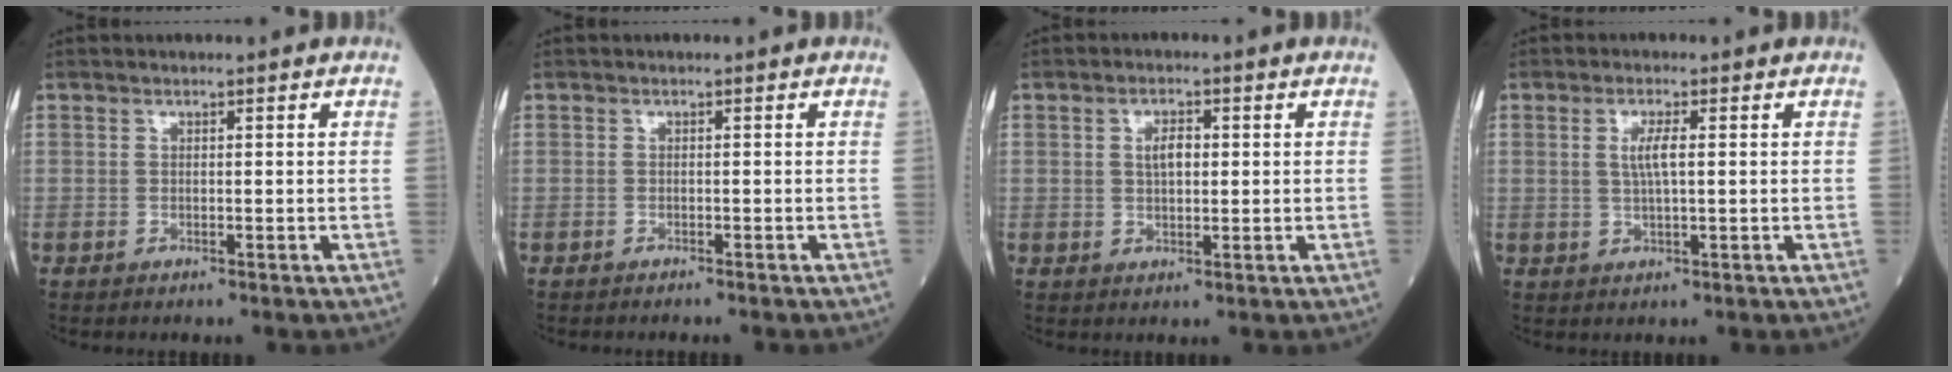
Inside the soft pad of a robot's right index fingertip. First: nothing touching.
{"total": 1.3, "force": [-1.3, 0.1, 0.5], "torque": [-0.009, 0.000, -0.016]}
{"total": 3.1, "force": [0.6, 1.3, 2.7], "torque": [-0.050, 0.004, 0.011]}
{"total": 3.2, "force": [0.6, 0.3, 3.2], "torque": [-0.065, 0.000, 0.012]}